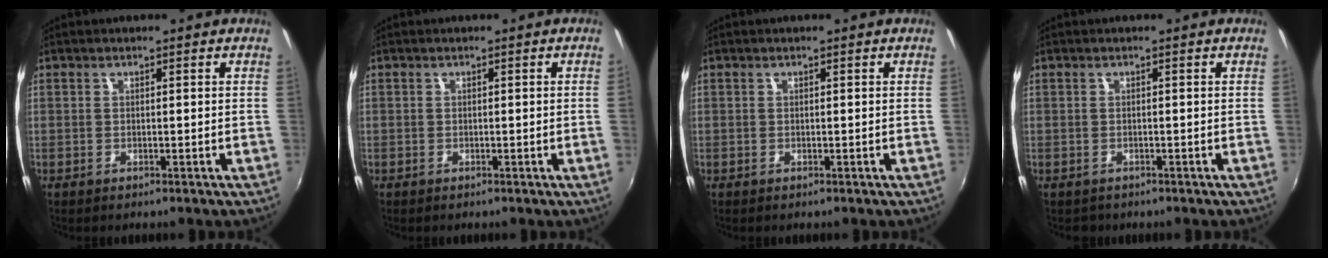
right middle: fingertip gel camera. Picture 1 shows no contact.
{"total": 0.5, "force": [0.0, -0.3, 0.4], "torque": [-0.004, -0.001, -0.001]}
{"total": 0.0}
{"total": 1.0, "force": [-0.7, 0.7, 0.0], "torque": [-0.004, -0.003, -0.010]}